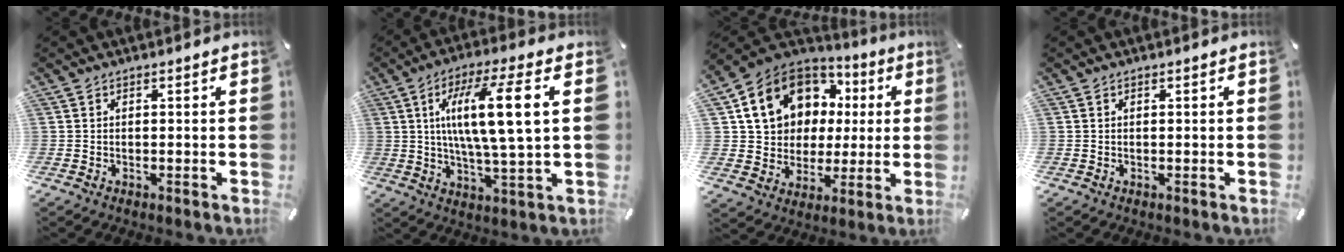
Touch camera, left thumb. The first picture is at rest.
{"total": 14.6, "force": [3.3, 2.3, 14.0], "torque": [-0.269, 0.003, 0.045]}
{"total": 15.5, "force": [5.4, 13.1, 6.1], "torque": [-0.127, -0.021, 0.113]}
{"total": 0.0}